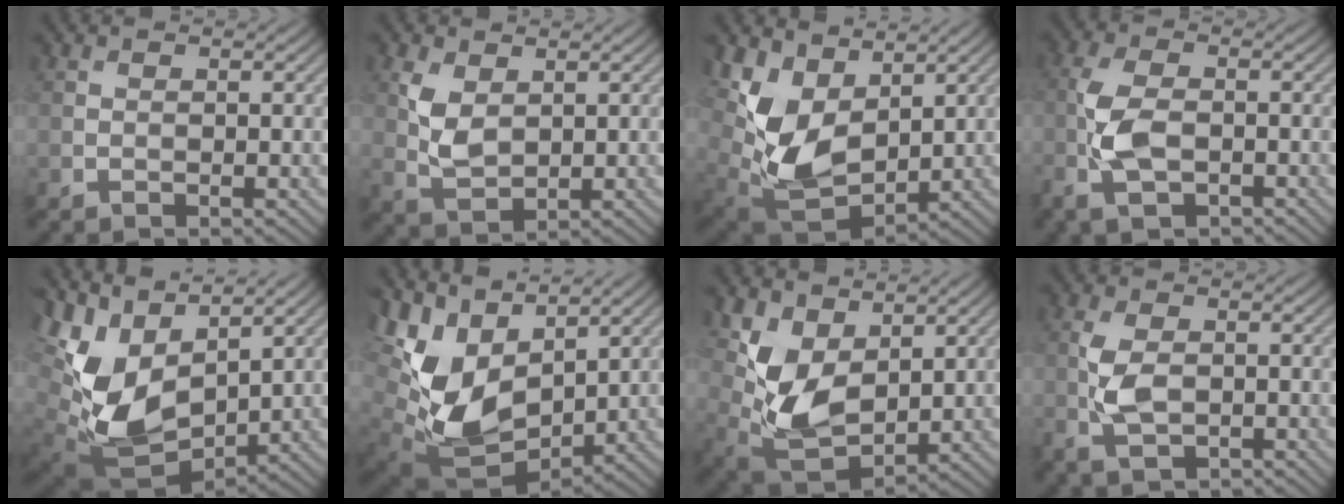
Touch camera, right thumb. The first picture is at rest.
{"total": 4.4, "force": [1.3, 2.7, 3.2], "torque": [-0.082, -0.003, 0.030]}
{"total": 10.6, "force": [4.0, 6.3, 7.6], "torque": [-0.189, -0.007, 0.082]}
{"total": 6.2, "force": [-2.1, 3.3, 4.9], "torque": [-0.126, -0.004, -0.046]}
{"total": 11.6, "force": [3.0, 7.3, 8.5], "torque": [-0.210, -0.007, 0.062]}
{"total": 11.5, "force": [3.0, 7.3, 8.4], "torque": [-0.198, -0.008, 0.062]}
{"total": 9.3, "force": [3.3, 5.4, 6.8], "torque": [-0.173, -0.005, 0.067]}
{"total": 4.6, "force": [-1.3, 2.6, 3.5], "torque": [-0.092, -0.005, -0.029]}